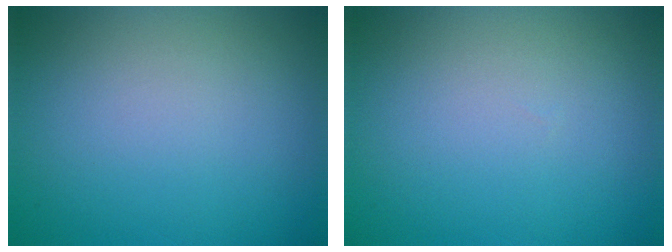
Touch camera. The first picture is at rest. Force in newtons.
{"total": 0.0}